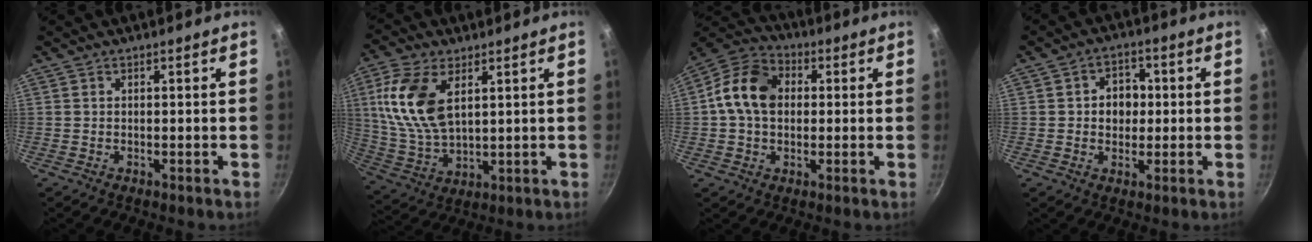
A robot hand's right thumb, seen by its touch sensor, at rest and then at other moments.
{"total": 14.6, "force": [4.6, 7.9, 11.4], "torque": [-0.226, -0.010, 0.099]}
{"total": 12.3, "force": [1.2, 9.2, 8.0], "torque": [-0.118, 0.022, 0.002]}
{"total": 6.1, "force": [0.4, 5.1, 3.4], "torque": [-0.016, 0.005, 0.000]}